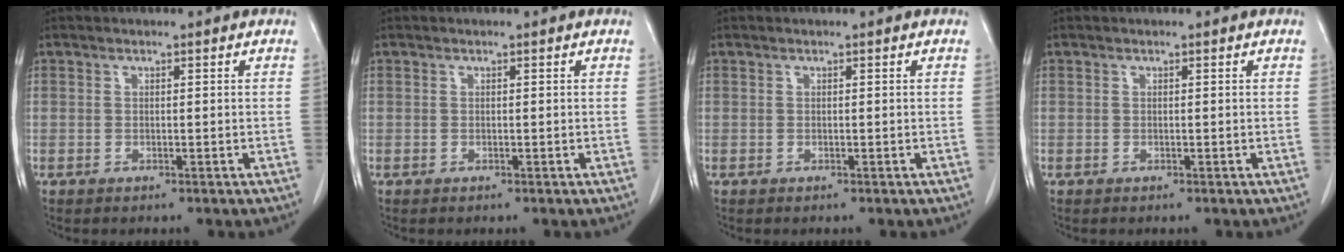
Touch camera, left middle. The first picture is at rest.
{"total": 0.0}
{"total": 0.0}
{"total": 0.0}